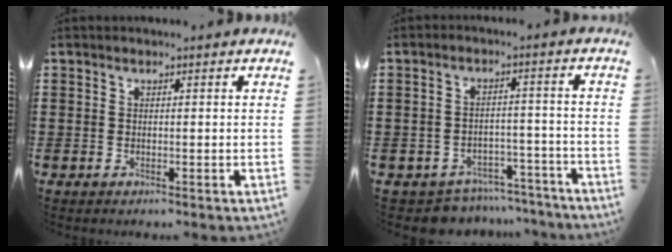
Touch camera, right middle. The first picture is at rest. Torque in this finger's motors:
{"motor_torque": [-0.50, 0.19, -0.02, 0.00]}